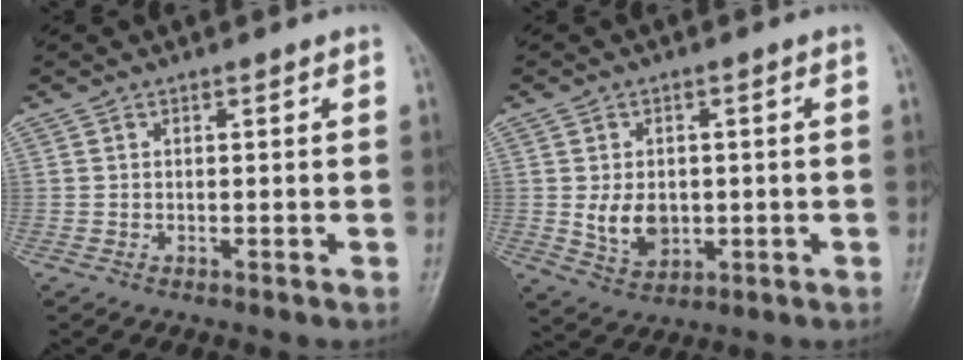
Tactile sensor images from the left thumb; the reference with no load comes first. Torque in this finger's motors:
{"motor_torque": [0.29, 0.40, 0.60, 0.17, 0.03]}